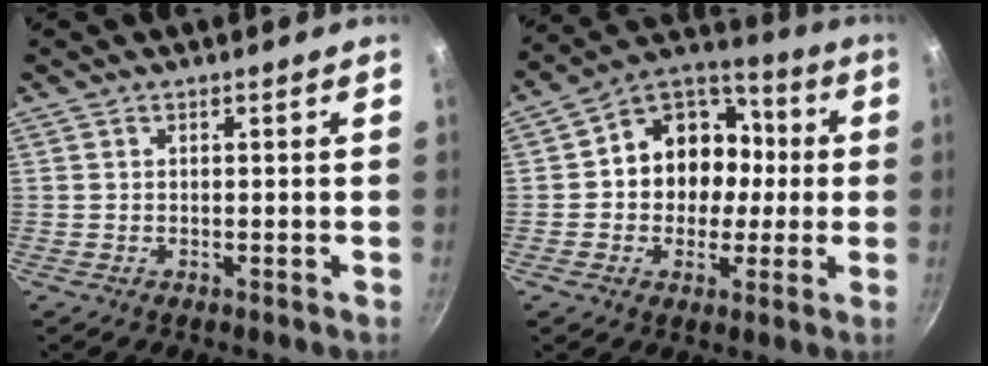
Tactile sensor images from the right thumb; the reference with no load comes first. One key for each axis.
{"total": 15.1, "fx": 0.2, "fy": 12.7, "fz": 8.2, "tx": -0.082, "ty": 0.037, "tz": -0.012}